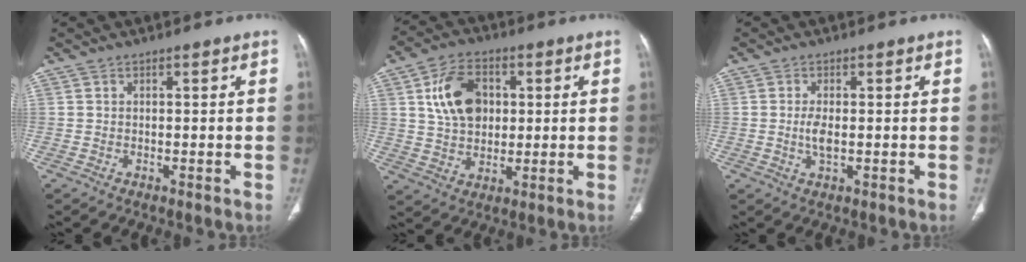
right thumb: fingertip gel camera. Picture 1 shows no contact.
{"total": 11.7, "force": [2.7, 8.4, 7.8], "torque": [-0.113, 0.000, 0.049]}
{"total": 2.9, "force": [-0.2, 1.2, 2.6], "torque": [-0.055, -0.005, -0.004]}